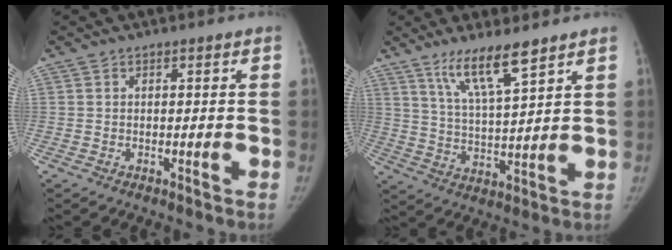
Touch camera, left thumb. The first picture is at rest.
{"total": 9.8, "force": [6.8, 1.3, 6.9], "torque": [-0.124, -0.041, 0.134]}